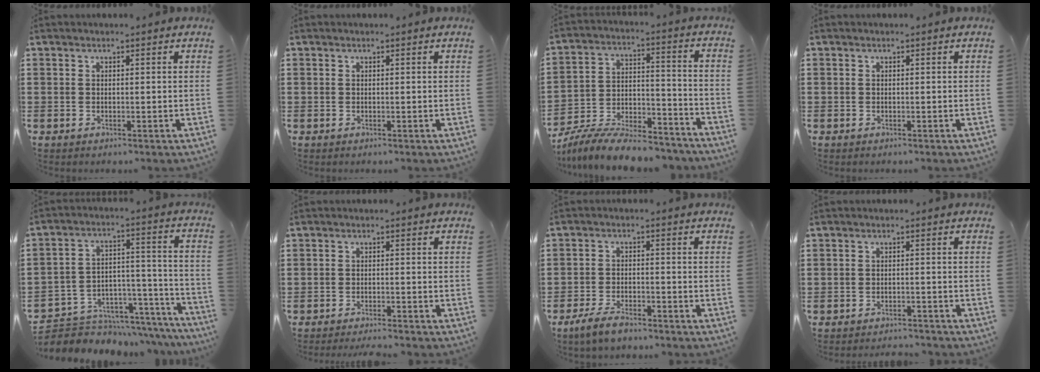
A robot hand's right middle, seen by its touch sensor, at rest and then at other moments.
{"total": 0.0}
{"total": 9.7, "force": [-9.2, 1.2, 3.0], "torque": [-0.053, 0.016, -0.182]}
{"total": 0.0}
{"total": 5.6, "force": [-5.0, 2.4, 0.4], "torque": [-0.011, 0.006, -0.098]}
{"total": 1.7, "force": [-1.6, -0.2, 0.3], "torque": [-0.006, 0.002, -0.032]}
{"total": 3.9, "force": [-3.1, 1.2, 2.1], "torque": [-0.048, 0.004, -0.063]}
{"total": 1.8, "force": [-1.8, 0.1, 0.1], "torque": [-0.007, 0.001, -0.039]}